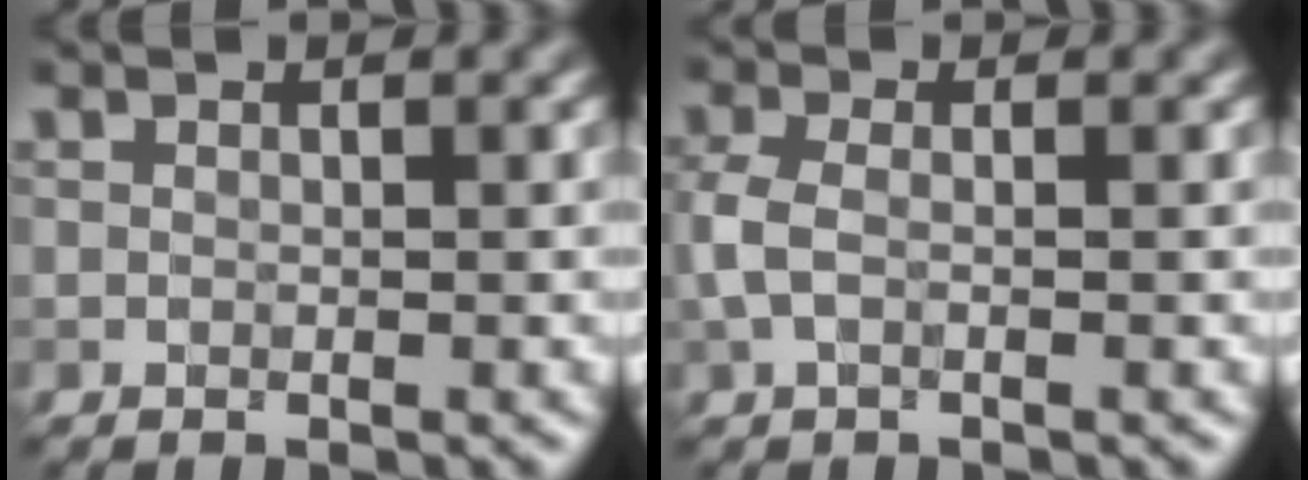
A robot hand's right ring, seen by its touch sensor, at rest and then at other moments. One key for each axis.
{"total": 2.4, "fx": -0.3, "fy": 1.2, "fz": 2.0, "tx": -0.052, "ty": 0.003, "tz": -0.012}